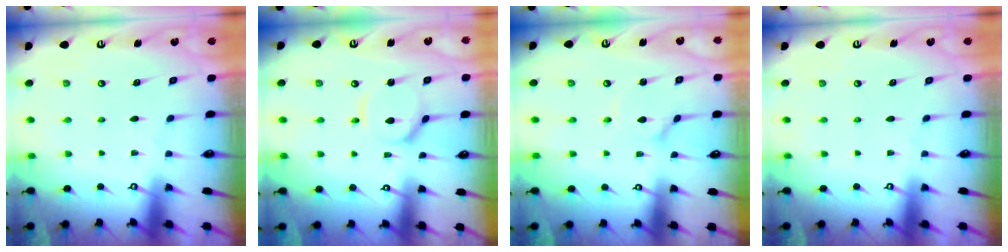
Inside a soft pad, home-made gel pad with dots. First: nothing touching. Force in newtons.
{"total": 6.6, "press": 6.6, "slide": 0.7}
{"total": 1.0, "press": 1.0, "slide": 0.2}
{"total": 0.0}